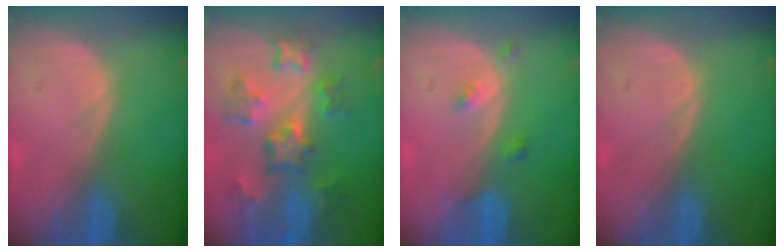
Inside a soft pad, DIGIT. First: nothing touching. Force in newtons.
{"total": 8.7, "press": 7.8, "slide": 3.8}
{"total": 2.1, "press": 2.1, "slide": 0.2}
{"total": 0.0}